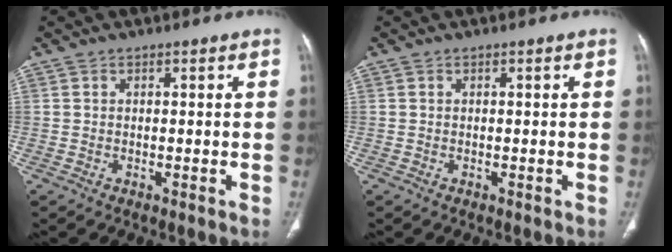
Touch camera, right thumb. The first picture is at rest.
{"total": 0.0}